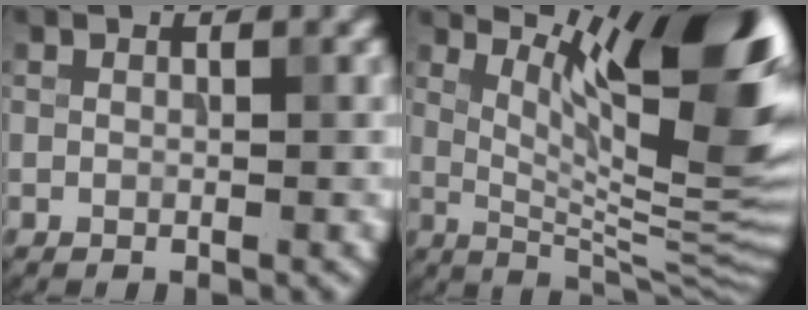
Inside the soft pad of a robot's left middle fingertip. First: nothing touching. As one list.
[{"total": 14.0, "force": [5.9, 3.7, 12.1], "torque": [-0.152, -0.003, 0.104]}]